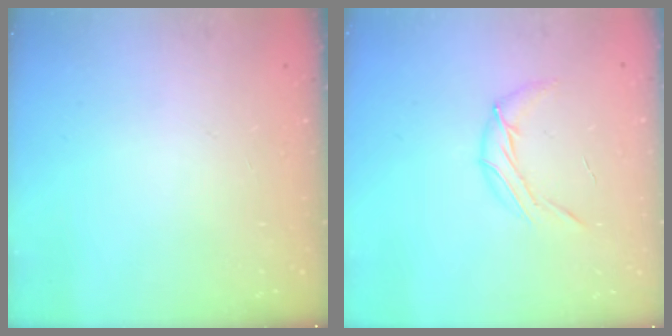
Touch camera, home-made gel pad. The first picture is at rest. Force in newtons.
{"total": 8.2, "press": 8.0, "slide": 1.3}